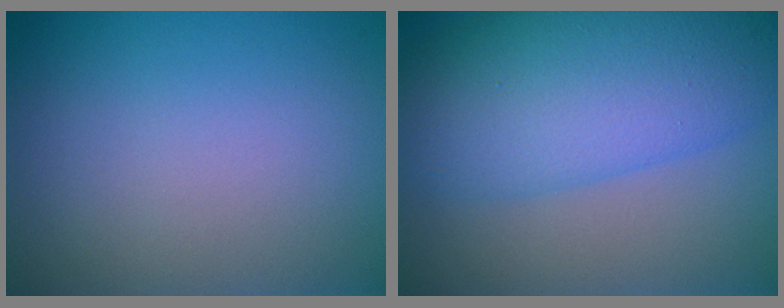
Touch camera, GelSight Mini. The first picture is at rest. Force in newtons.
{"total": 9.7, "press": 9.7, "slide": 0.1}